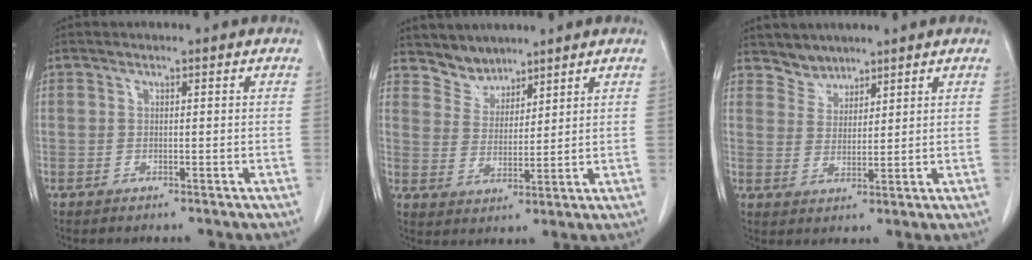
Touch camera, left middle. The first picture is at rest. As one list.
[{"total": 4.4, "force": [4.0, 1.8, -0.2], "torque": [0.007, 0.006, 0.080]}, {"total": 3.3, "force": [3.0, 1.4, -0.4], "torque": [0.015, 0.003, 0.054]}]